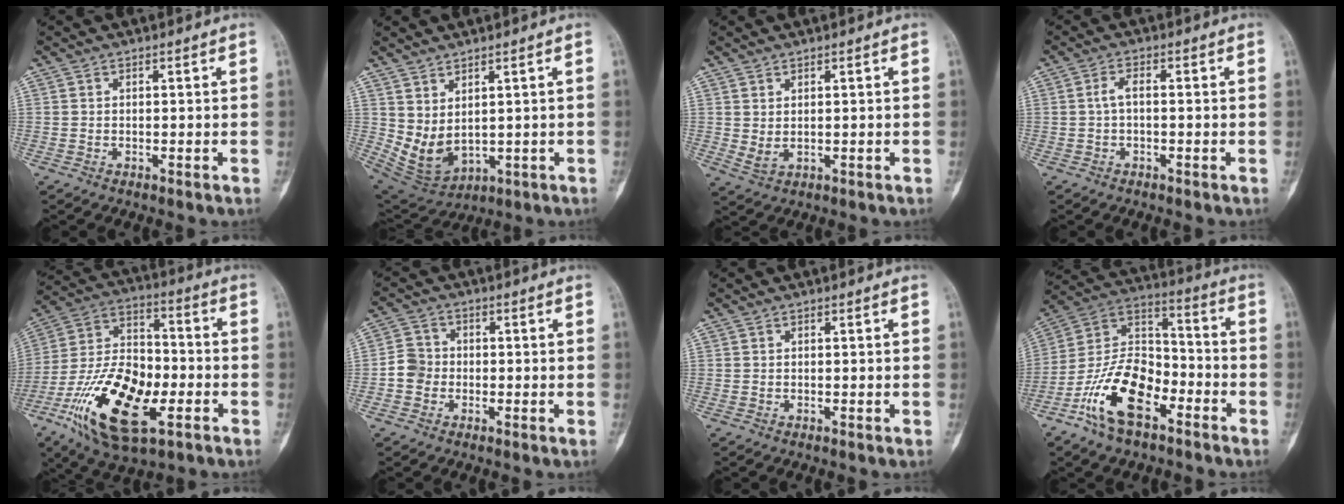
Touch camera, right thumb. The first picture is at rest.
{"total": 7.8, "force": [1.7, 4.7, 6.0], "torque": [-0.097, -0.020, 0.061]}
{"total": 2.6, "force": [0.5, 1.5, 2.0], "torque": [-0.036, -0.004, 0.019]}
{"total": 2.4, "force": [-0.1, 1.1, 2.1], "torque": [-0.042, 0.010, -0.007]}
{"total": 22.7, "force": [-8.3, 11.1, 17.9], "torque": [-0.328, 0.031, -0.140]}
{"total": 4.5, "force": [-1.1, 4.1, 1.7], "torque": [-0.013, 0.012, -0.031]}
{"total": 0.0}
{"total": 16.6, "force": [-8.5, 8.7, 11.3], "torque": [-0.198, 0.069, -0.164]}